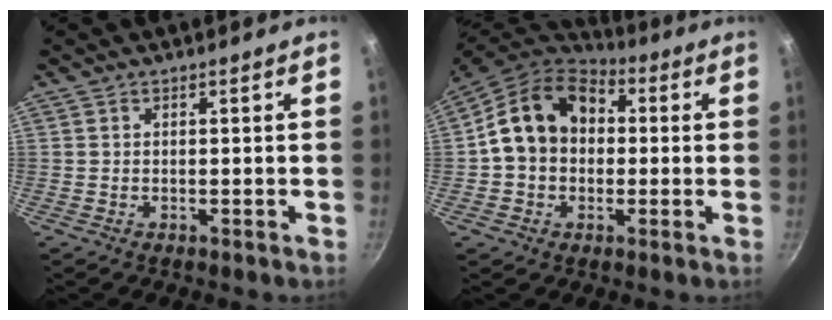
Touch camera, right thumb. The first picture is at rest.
{"total": 15.2, "force": [1.7, 11.9, 9.2], "torque": [-0.136, 0.033, 0.015]}